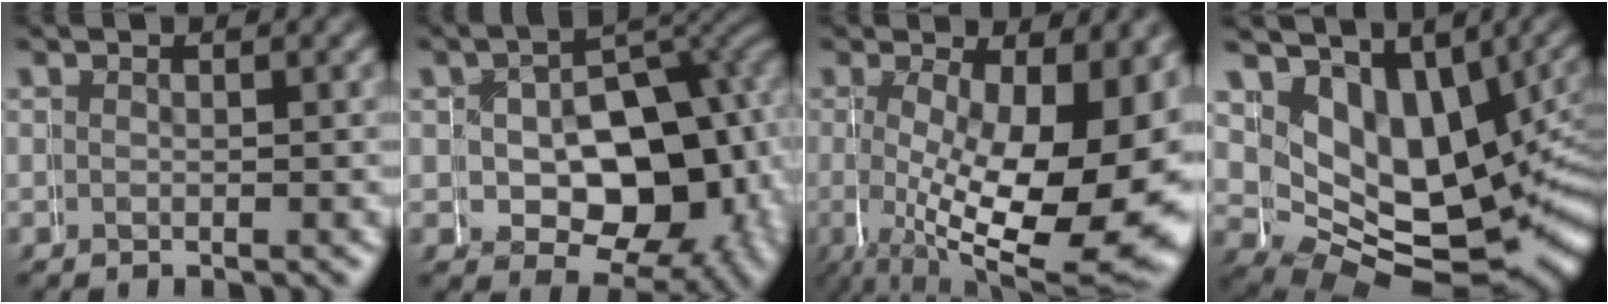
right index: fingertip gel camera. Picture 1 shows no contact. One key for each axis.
{"total": 11.6, "fx": -0.5, "fy": 8.3, "fz": 8.0, "tx": -0.112, "ty": -0.042, "tz": 0.011}
{"total": 14.2, "fx": -1.0, "fy": 7.2, "fz": 12.2, "tx": -0.193, "ty": -0.052, "tz": 0.018}
{"total": 14.0, "fx": 0.2, "fy": 10.5, "fz": 9.3, "tx": -0.177, "ty": -0.057, "tz": 0.020}